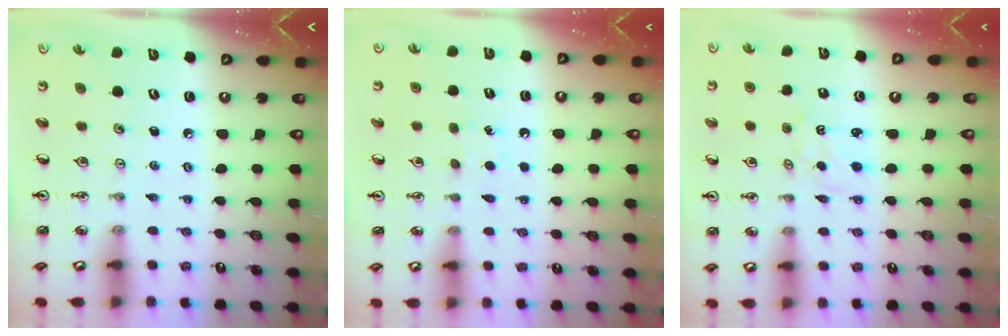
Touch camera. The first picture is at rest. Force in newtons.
{"total": 5.1, "press": 5.1, "slide": 0.6}
{"total": 1.2, "press": 1.2, "slide": 0.2}